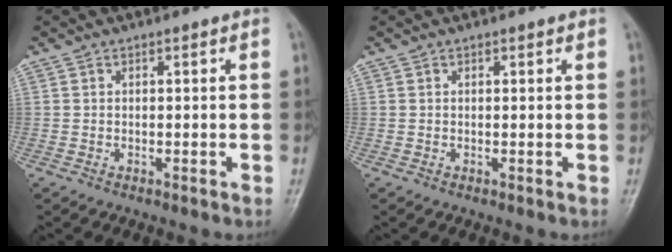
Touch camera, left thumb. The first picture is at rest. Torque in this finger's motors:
{"motor_torque": [-0.22, -0.16, -0.30, -0.03, 0.01]}